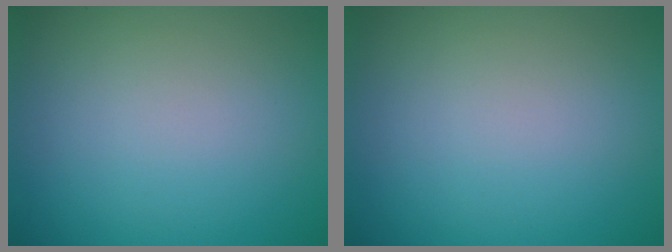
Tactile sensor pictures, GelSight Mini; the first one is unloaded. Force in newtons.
{"total": 0.0}